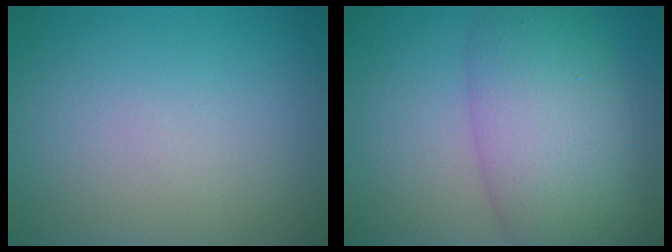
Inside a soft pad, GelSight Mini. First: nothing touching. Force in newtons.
{"total": 8.7, "press": 8.7, "slide": 0.4}